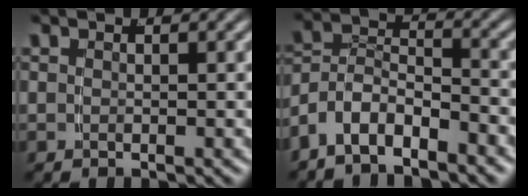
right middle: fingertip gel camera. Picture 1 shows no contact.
{"total": 7.3, "force": [-3.5, 5.8, 2.7], "torque": [-0.071, -0.019, -0.070]}